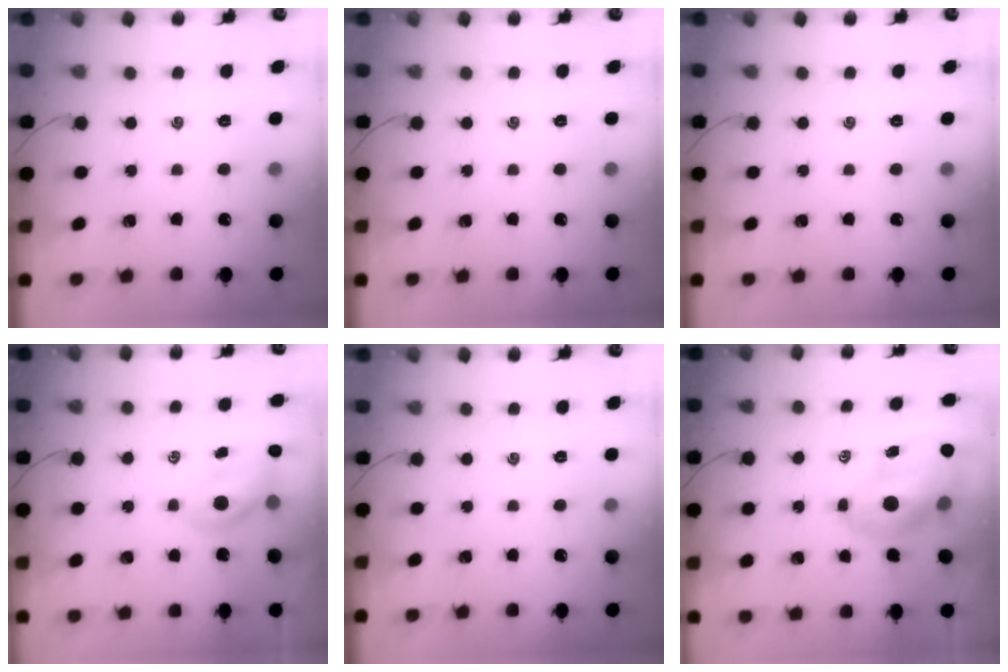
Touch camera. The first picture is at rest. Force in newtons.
{"total": 0.0}
{"total": 0.0}
{"total": 5.4, "press": 5.4, "slide": 0.5}
{"total": 0.0}
{"total": 9.0, "press": 8.7, "slide": 2.4}